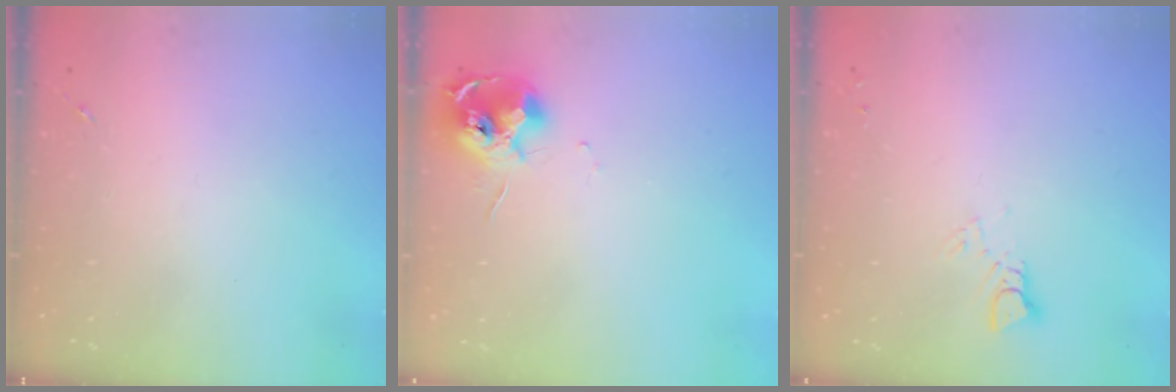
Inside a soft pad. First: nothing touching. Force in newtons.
{"total": 12.0, "press": 11.9, "slide": 1.3}
{"total": 2.9, "press": 2.9, "slide": 0.2}